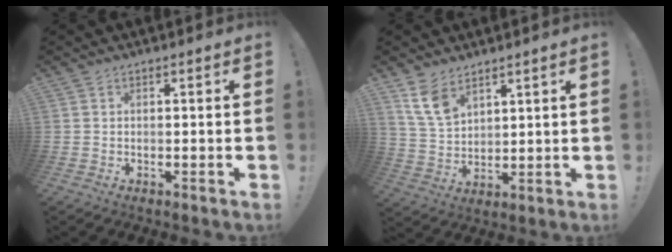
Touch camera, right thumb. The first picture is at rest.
{"total": 9.2, "force": [6.3, 5.2, 4.3], "torque": [-0.083, -0.030, 0.126]}